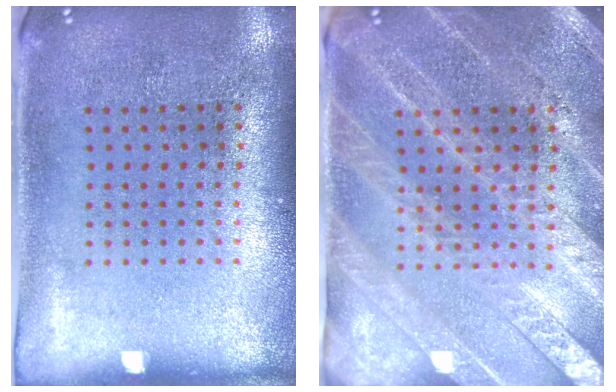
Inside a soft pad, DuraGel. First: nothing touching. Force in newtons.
{"total": 3.6, "press": 3.4, "slide": 1.4}